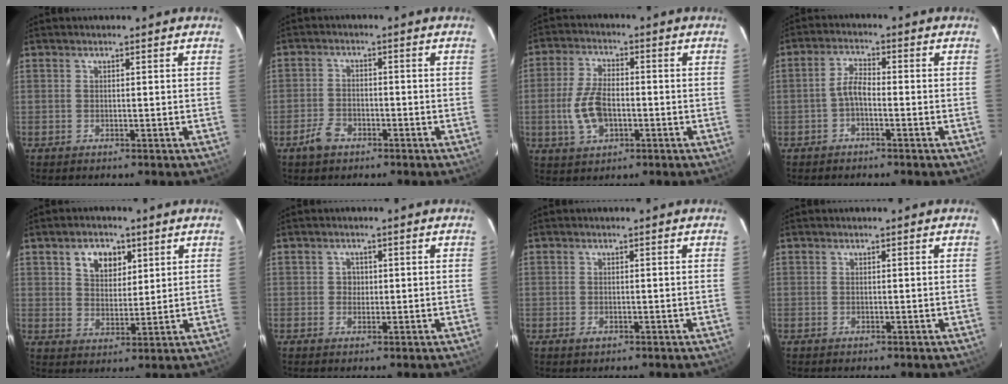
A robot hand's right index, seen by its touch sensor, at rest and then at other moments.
{"total": 4.7, "force": [-3.1, 2.7, 2.2], "torque": [-0.058, 0.001, -0.054]}
{"total": 8.8, "force": [-2.0, 4.9, 7.1], "torque": [-0.153, 0.001, -0.032]}
{"total": 3.0, "force": [-1.5, 1.1, 2.4], "torque": [-0.054, 0.012, -0.032]}
{"total": 6.8, "force": [3.3, 4.7, 3.7], "torque": [-0.058, 0.011, 0.060]}
{"total": 1.7, "force": [-0.1, 1.7, 0.2], "torque": [0.000, 0.004, -0.002]}
{"total": 1.2, "force": [-0.6, 0.9, 0.6], "torque": [-0.011, -0.003, -0.011]}
{"total": 0.0}